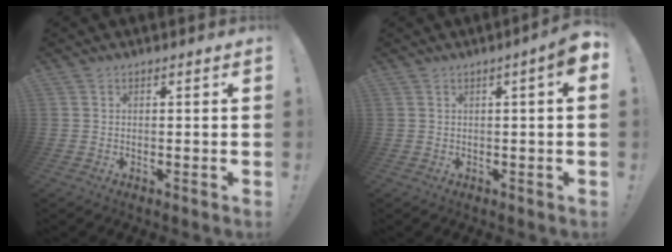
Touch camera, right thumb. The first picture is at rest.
{"total": 4.2, "force": [1.2, 0.1, 4.0], "torque": [-0.066, -0.007, 0.017]}